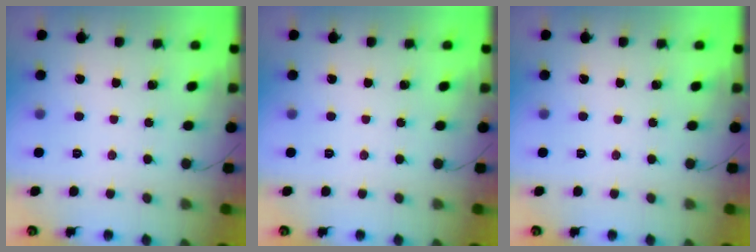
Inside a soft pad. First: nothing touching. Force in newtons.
{"total": 0.0}
{"total": 0.0}